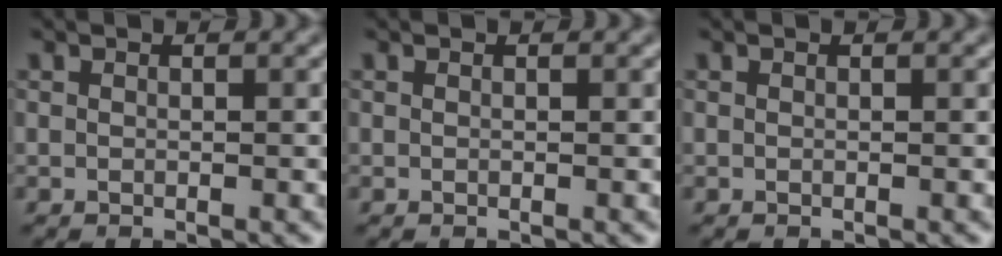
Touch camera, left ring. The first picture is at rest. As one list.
[{"total": 0.0}, {"total": 0.0}]